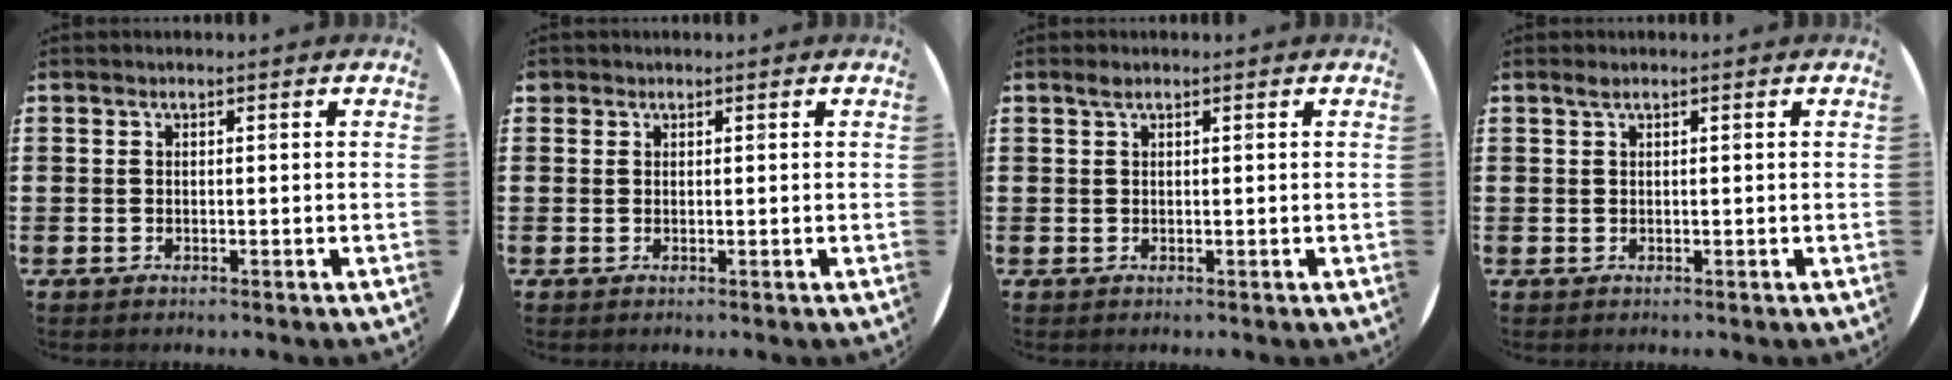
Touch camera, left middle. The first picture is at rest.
{"total": 0.6, "force": [0.5, 0.3, -0.1], "torque": [0.002, 0.004, 0.009]}
{"total": 0.7, "force": [0.5, 0.1, 0.5], "torque": [-0.010, 0.003, 0.008]}
{"total": 0.6, "force": [0.4, 0.0, 0.5], "torque": [-0.009, 0.001, 0.007]}